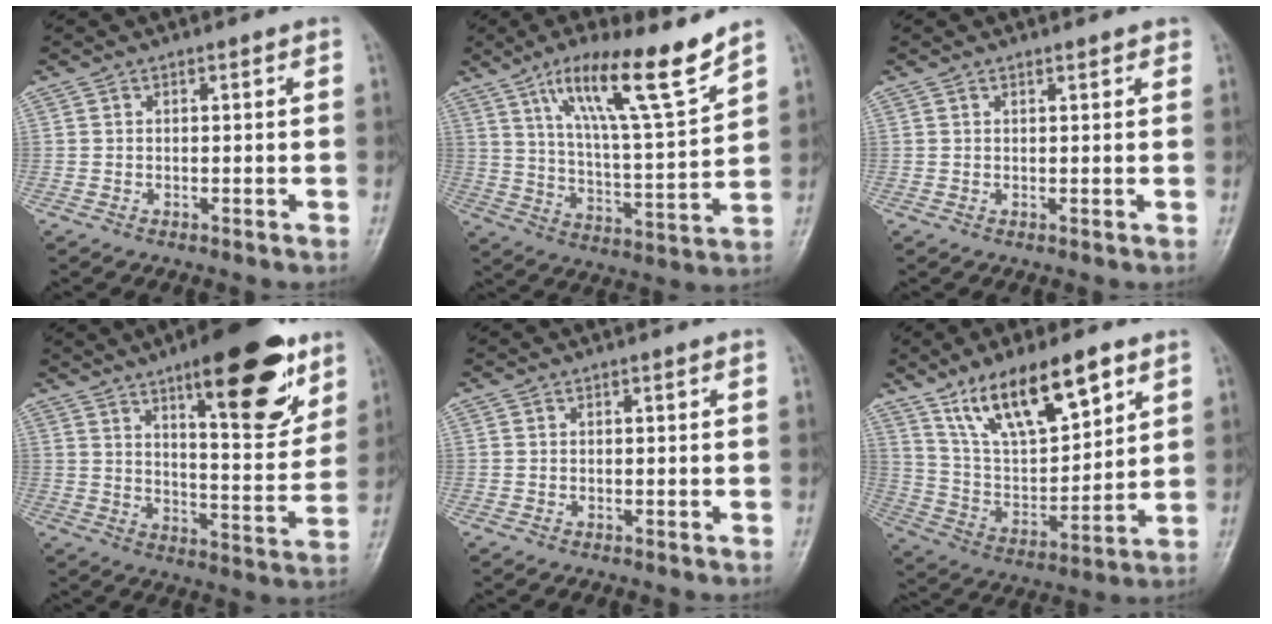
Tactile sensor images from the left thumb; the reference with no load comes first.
{"total": 16.5, "force": [10.8, 2.2, 12.3], "torque": [-0.195, -0.057, 0.191]}
{"total": 1.1, "force": [1.0, 0.4, 0.4], "torque": [-0.001, -0.004, 0.011]}
{"total": 19.7, "force": [11.4, 6.3, 14.8], "torque": [-0.164, -0.060, 0.169]}
{"total": 0.0}
{"total": 17.8, "force": [10.8, 6.8, 12.3], "torque": [-0.175, -0.043, 0.207]}